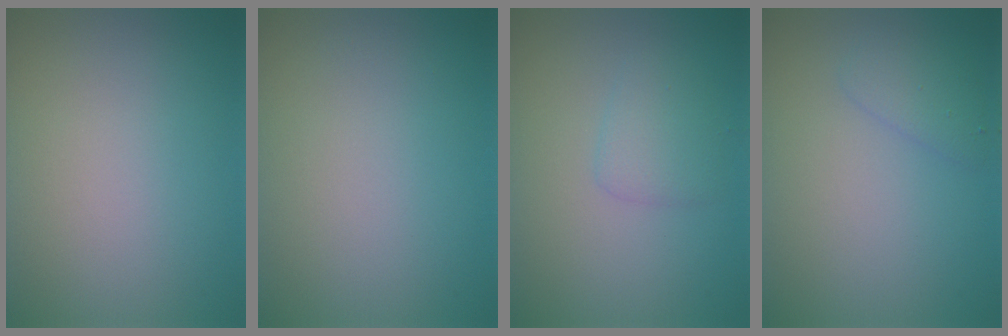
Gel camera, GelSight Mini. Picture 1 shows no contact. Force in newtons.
{"total": 0.0}
{"total": 1.9, "press": 1.9, "slide": 0.1}
{"total": 1.7, "press": 1.7, "slide": 0.1}